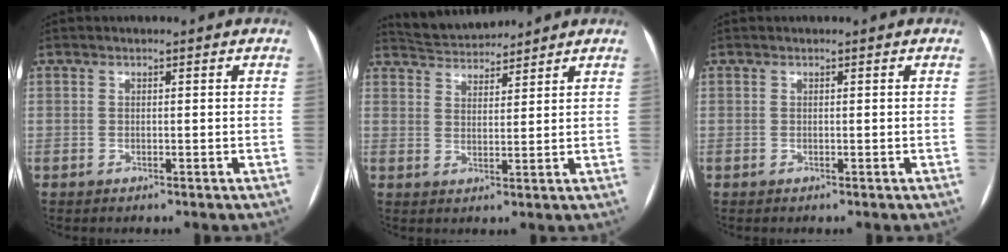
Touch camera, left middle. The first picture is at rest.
{"total": 6.3, "force": [6.2, 0.8, 0.7], "torque": [-0.020, 0.022, 0.107]}
{"total": 0.0}